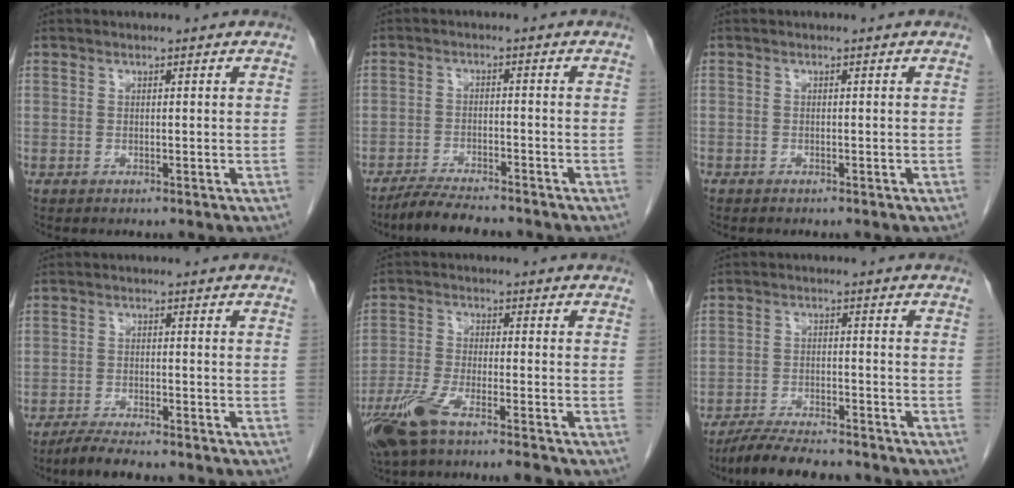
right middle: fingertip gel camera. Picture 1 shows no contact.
{"total": 6.2, "force": [-5.5, 1.0, 2.5], "torque": [-0.043, -0.016, -0.096]}
{"total": 0.5, "force": [-0.4, 0.1, 0.2], "torque": [-0.006, 0.000, -0.007]}
{"total": 4.1, "force": [-3.6, 0.6, 1.9], "torque": [-0.037, -0.011, -0.063]}
{"total": 8.6, "force": [-6.2, 0.9, 5.9], "torque": [-0.116, -0.016, -0.114]}
{"total": 8.4, "force": [-7.5, 1.5, 3.6], "torque": [-0.058, -0.017, -0.125]}